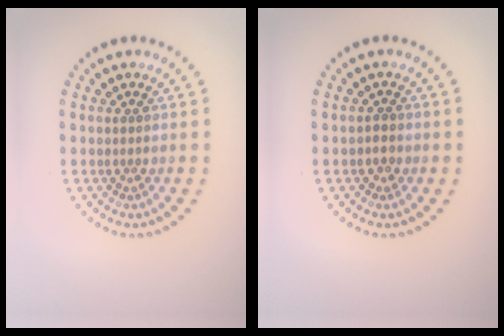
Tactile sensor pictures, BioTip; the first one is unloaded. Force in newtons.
{"total": 0.7, "press": 0.6, "slide": 0.4}